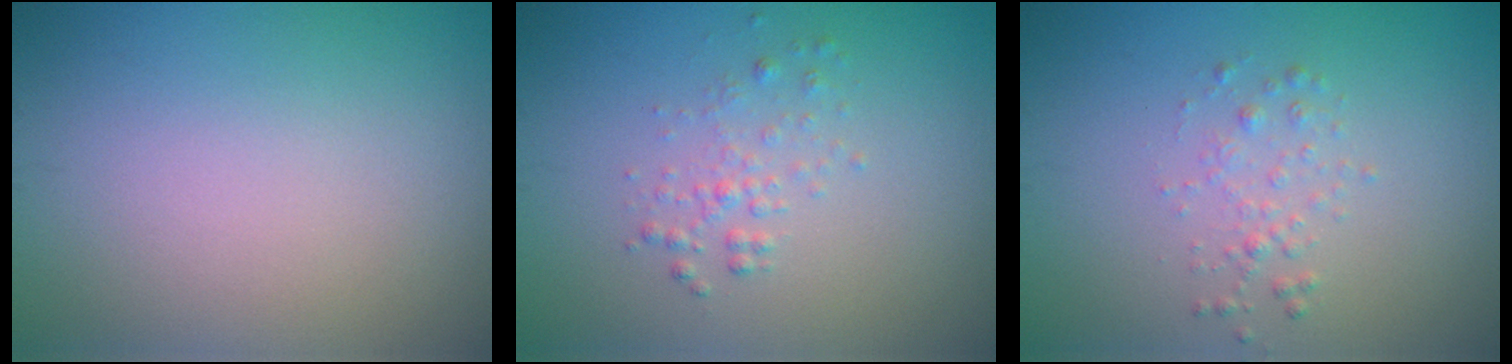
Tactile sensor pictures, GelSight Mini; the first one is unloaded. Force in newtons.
{"total": 1.3, "press": 1.3, "slide": 0.1}
{"total": 1.2, "press": 1.2, "slide": 0.0}